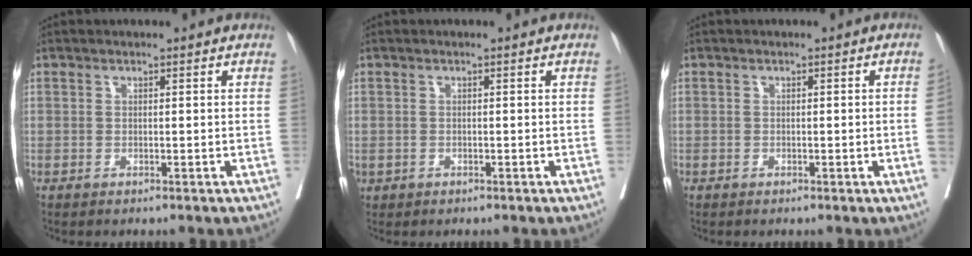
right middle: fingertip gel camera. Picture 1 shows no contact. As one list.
[{"total": 0.5, "force": [-0.1, 0.5, 0.2], "torque": [-0.008, 0.000, 0.005]}, {"total": 1.1, "force": [-0.2, 0.1, 1.1], "torque": [-0.025, 0.006, 0.001]}]